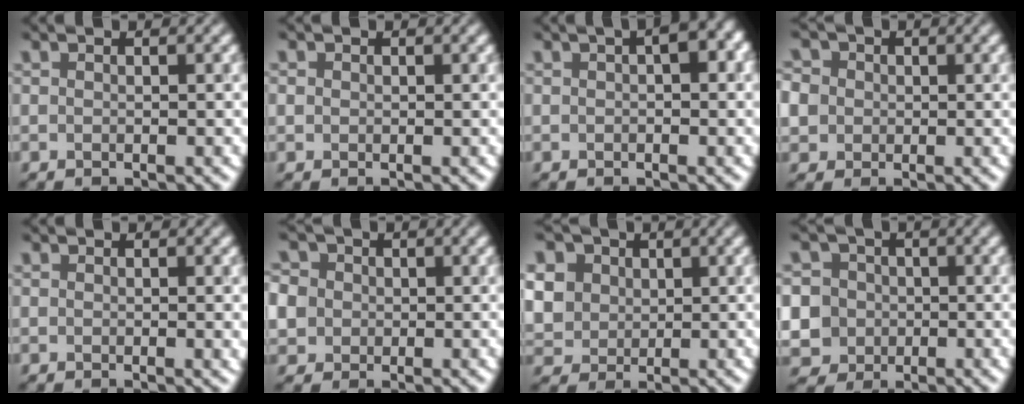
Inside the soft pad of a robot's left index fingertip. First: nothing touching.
{"total": 0.7, "force": [0.2, 0.7, 0.1], "torque": [0.003, 0.000, 0.000]}
{"total": 3.0, "force": [0.7, 1.3, 2.6], "torque": [-0.028, 0.011, 0.008]}
{"total": 6.0, "force": [1.2, 5.4, 2.5], "torque": [-0.063, 0.028, -0.003]}
{"total": 0.9, "force": [0.2, 0.3, 0.8], "torque": [-0.006, -0.004, 0.003]}
{"total": 6.8, "force": [1.1, 6.0, 2.9], "torque": [-0.070, 0.028, -0.005]}
{"total": 10.4, "force": [4.0, 8.4, 4.8], "torque": [-0.125, 0.023, 0.064]}
{"total": 8.9, "force": [-0.3, 8.5, 2.7], "torque": [-0.071, 0.014, -0.027]}